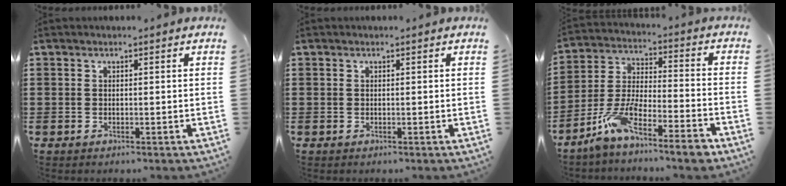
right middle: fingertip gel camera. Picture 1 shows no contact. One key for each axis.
{"total": 0.0}
{"total": 8.8, "fx": -6.8, "fy": 1.2, "fz": 5.5, "tx": -0.120, "ty": -0.002, "tz": -0.137}